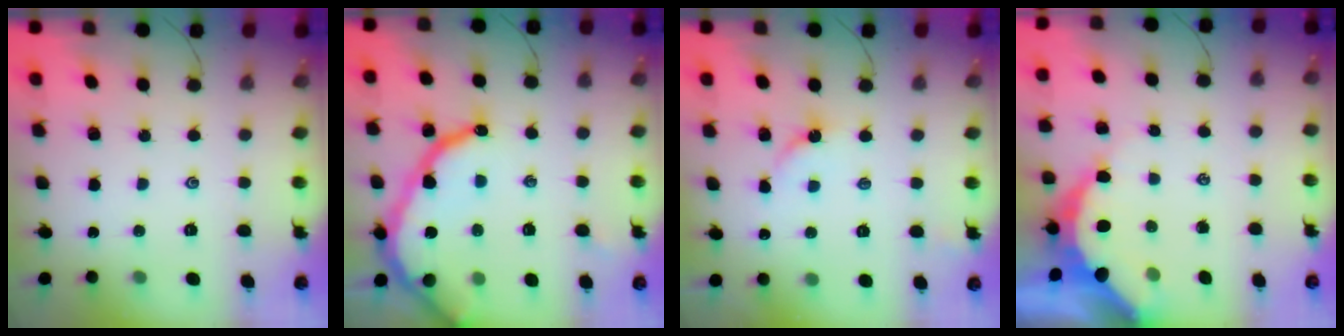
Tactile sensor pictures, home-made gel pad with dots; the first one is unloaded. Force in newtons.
{"total": 17.2, "press": 17.1, "slide": 1.5}
{"total": 3.4, "press": 3.4, "slide": 0.5}
{"total": 9.9, "press": 9.9, "slide": 1.0}